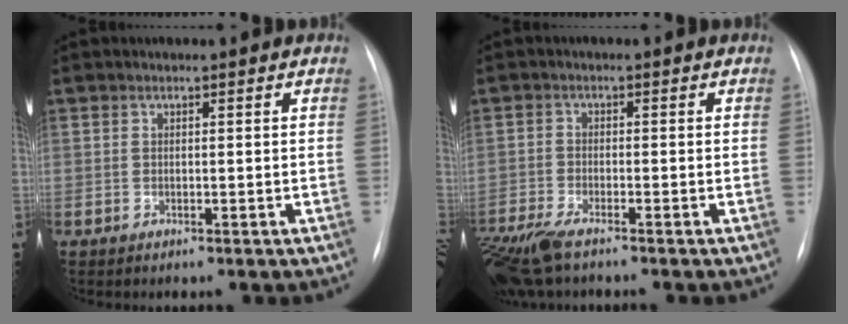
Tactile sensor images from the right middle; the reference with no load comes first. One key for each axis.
{"total": 8.7, "fx": -6.6, "fy": 2.2, "fz": 5.3, "tx": -0.108, "ty": -0.021, "tz": -0.119}